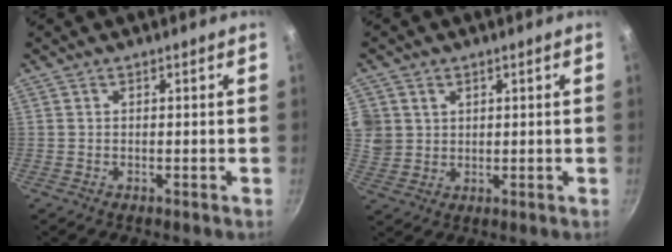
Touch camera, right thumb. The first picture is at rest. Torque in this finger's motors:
{"motor_torque": [0.17, -0.16, -0.24, 0.42, -0.06]}